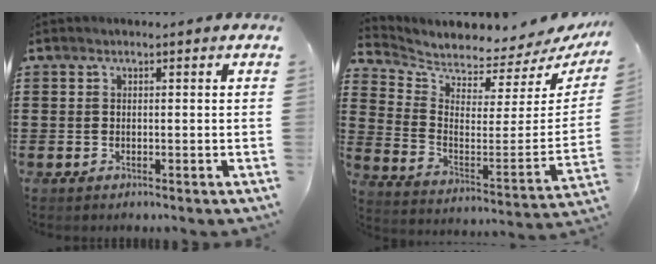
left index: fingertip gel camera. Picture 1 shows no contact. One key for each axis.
{"total": 3.1, "fx": 3.1, "fy": 0.2, "fz": 0.3, "tx": -0.033, "ty": -0.052, "tz": 0.047}